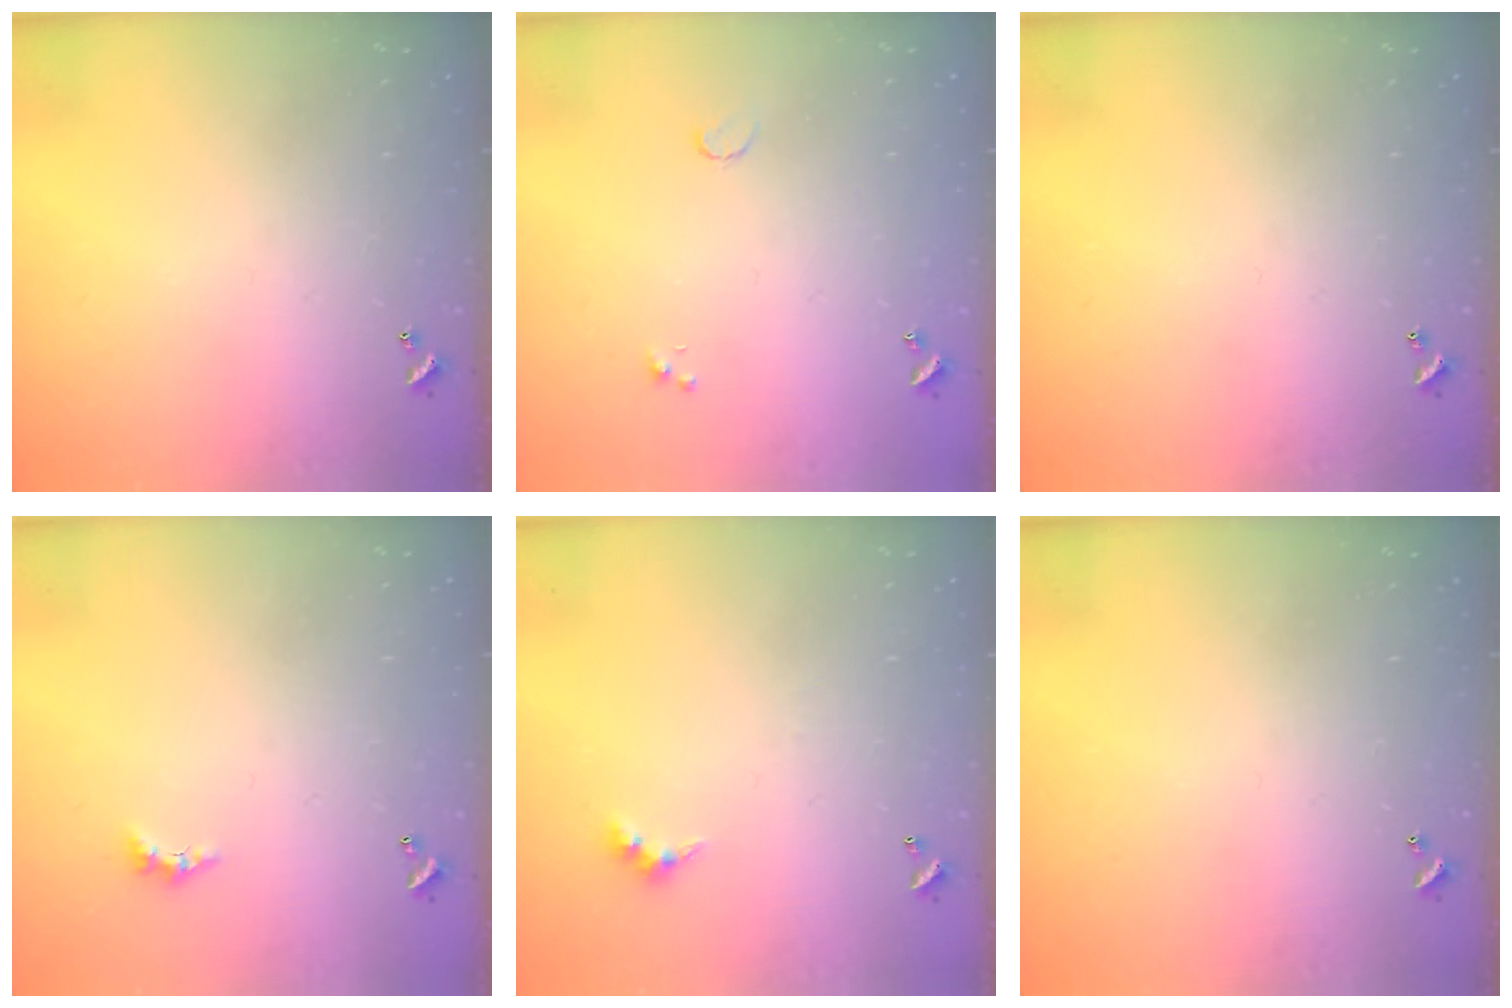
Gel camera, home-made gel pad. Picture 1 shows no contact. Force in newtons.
{"total": 0.5, "press": 0.4, "slide": 0.3}
{"total": 0.0}
{"total": 2.2, "press": 2.2, "slide": 0.6}
{"total": 2.4, "press": 2.4, "slide": 0.5}
{"total": 0.0}